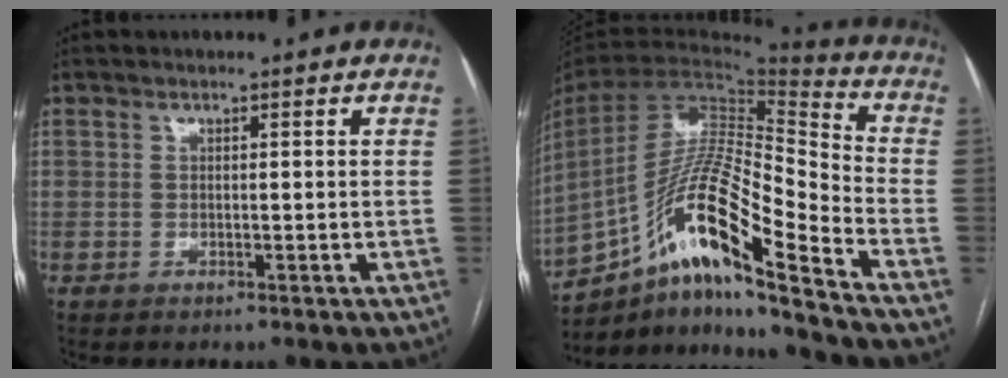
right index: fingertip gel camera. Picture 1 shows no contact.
{"total": 19.4, "force": [-12.4, 0.9, 14.8], "torque": [-0.298, 0.001, -0.227]}